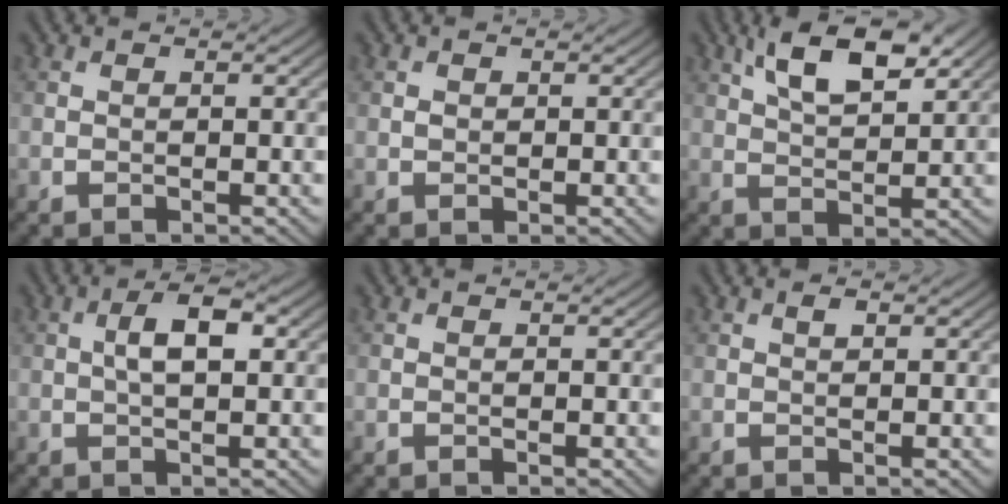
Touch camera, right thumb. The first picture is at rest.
{"total": 0.7, "force": [0.2, 0.6, 0.4], "torque": [-0.011, 0.000, 0.003]}
{"total": 8.0, "force": [4.3, 3.1, 6.0], "torque": [-0.119, 0.010, 0.083]}
{"total": 4.2, "force": [0.6, 1.5, 3.9], "torque": [-0.075, 0.010, 0.008]}
{"total": 0.0}
{"total": 0.8, "force": [0.4, 0.3, 0.6], "torque": [-0.012, 0.000, 0.008]}